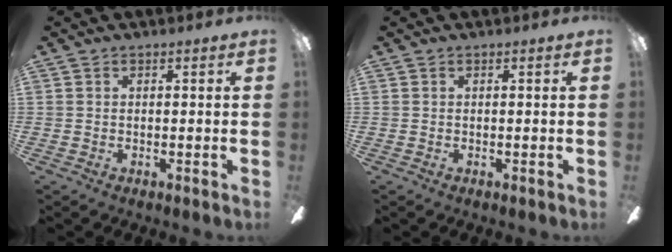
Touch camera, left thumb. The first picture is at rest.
{"total": 0.0}